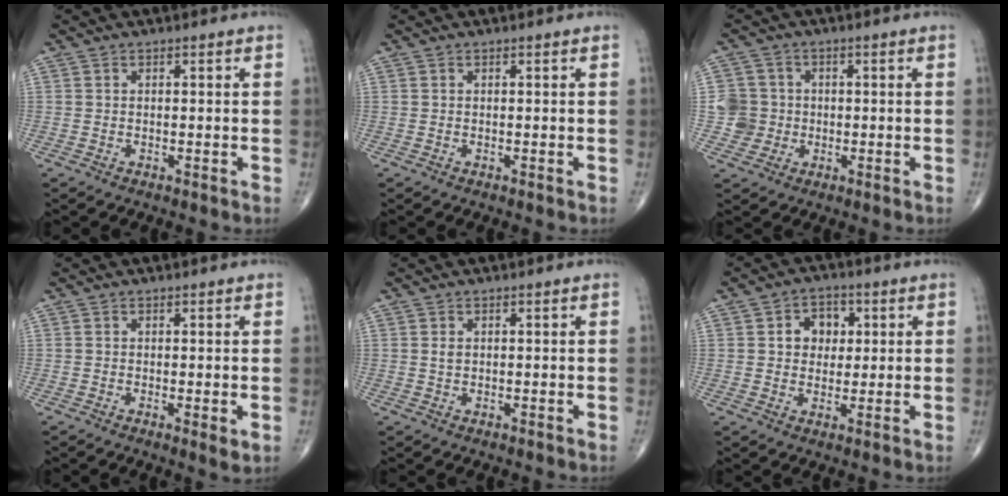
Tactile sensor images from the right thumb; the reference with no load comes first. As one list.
[{"total": 0.0}, {"total": 5.5, "force": [-0.4, 5.4, 0.5], "torque": [0.019, 0.010, -0.012]}, {"total": 2.0, "force": [-0.2, 0.5, 1.9], "torque": [-0.034, -0.009, -0.006]}, {"total": 1.1, "force": [0.2, 0.7, 0.7], "torque": [-0.013, 0.000, 0.006]}, {"total": 6.3, "force": [1.4, 5.0, 3.5], "torque": [-0.016, 0.001, 0.018]}]